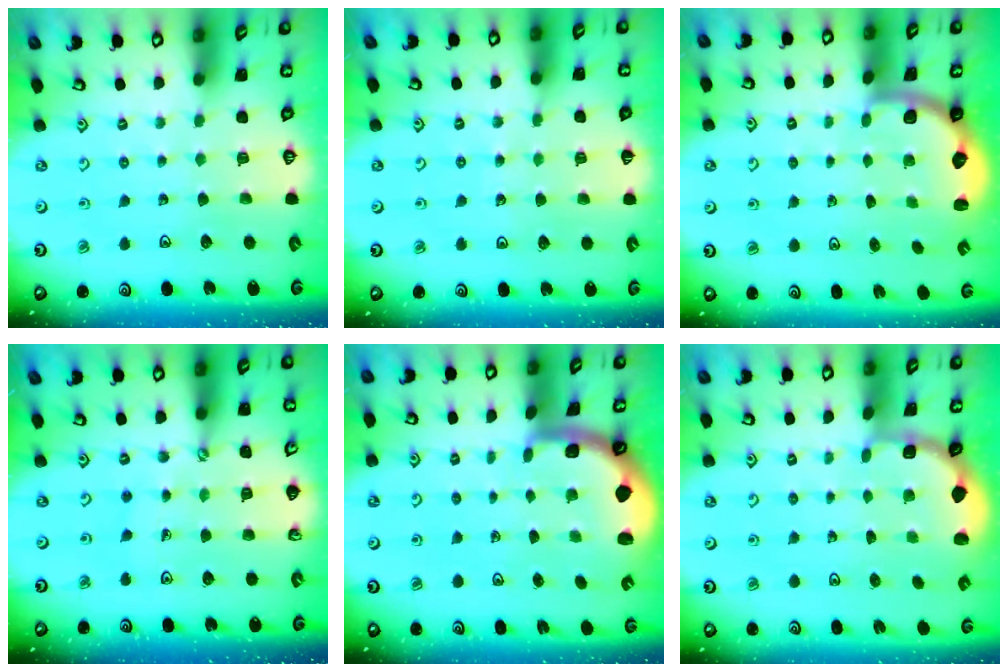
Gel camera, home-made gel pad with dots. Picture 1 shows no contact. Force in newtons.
{"total": 5.2, "press": 5.1, "slide": 1.0}
{"total": 2.1, "press": 1.9, "slide": 0.8}
{"total": 2.5, "press": 2.2, "slide": 1.3}
{"total": 1.6, "press": 1.6, "slide": 0.2}
{"total": 1.8, "press": 1.6, "slide": 0.7}